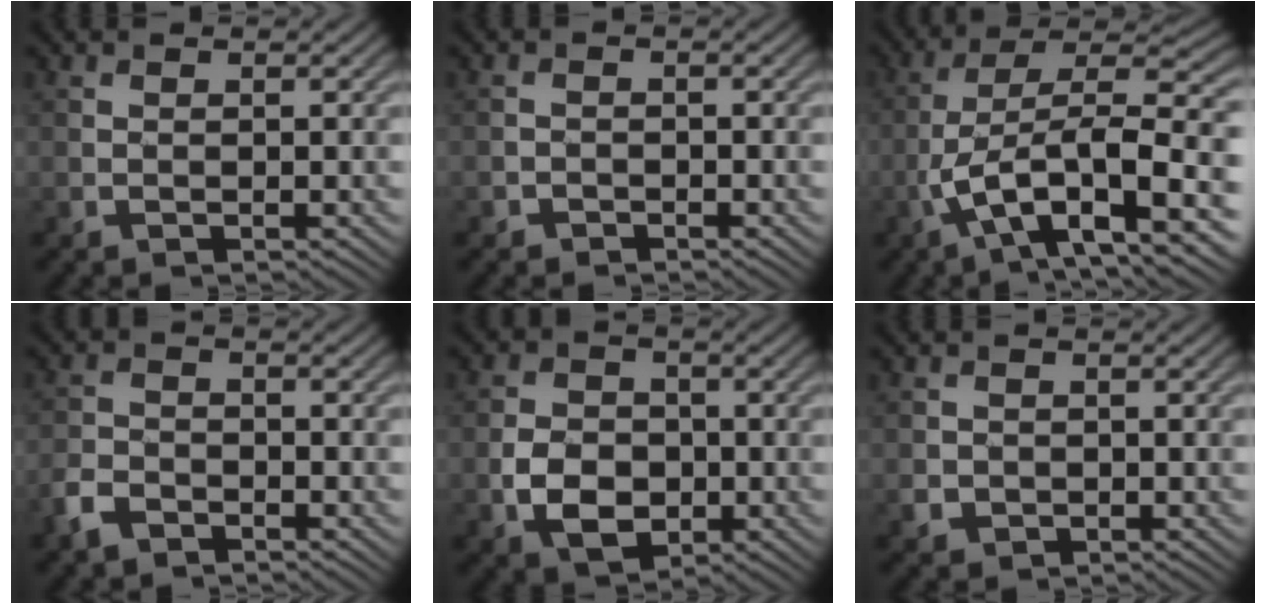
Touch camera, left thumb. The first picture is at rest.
{"total": 1.2, "force": [-1.0, 0.8, 0.0], "torque": [0.005, 0.000, -0.021]}
{"total": 12.7, "force": [-3.3, 5.2, 11.2], "torque": [-0.196, 0.002, -0.059]}
{"total": 3.7, "force": [-2.8, 1.9, 1.5], "torque": [-0.036, -0.007, -0.068]}
{"total": 5.9, "force": [-1.7, 4.5, 3.4], "torque": [-0.069, -0.007, -0.035]}
{"total": 1.6, "force": [-0.5, 1.5, 0.3], "torque": [-0.006, -0.010, -0.011]}